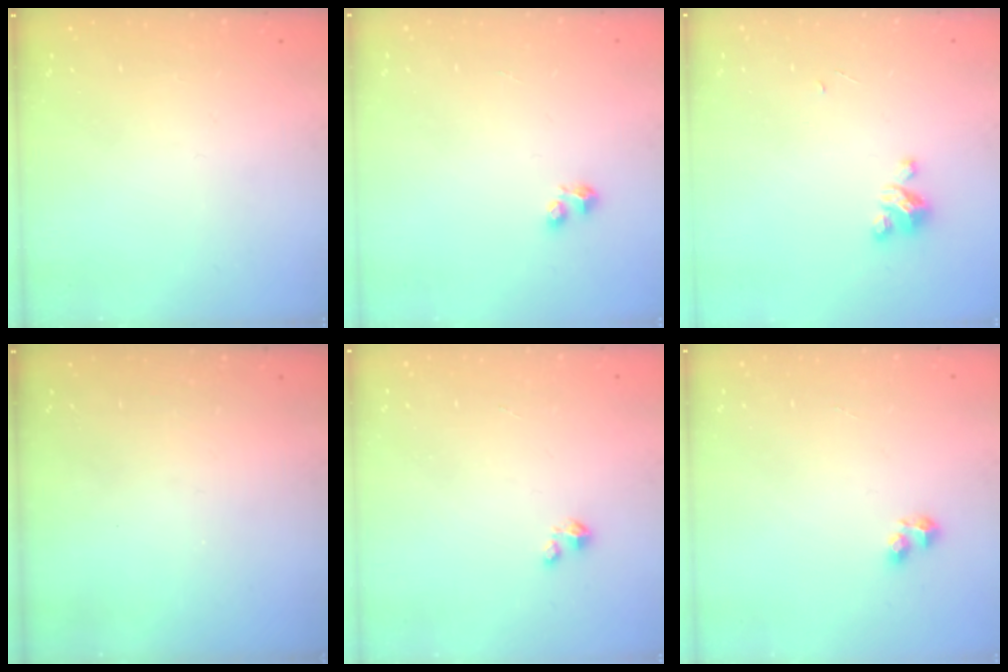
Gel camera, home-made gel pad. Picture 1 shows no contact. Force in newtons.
{"total": 2.9, "press": 2.8, "slide": 0.6}
{"total": 3.9, "press": 3.9, "slide": 0.2}
{"total": 0.0}
{"total": 1.4, "press": 1.4, "slide": 0.2}
{"total": 3.8, "press": 3.8, "slide": 0.7}